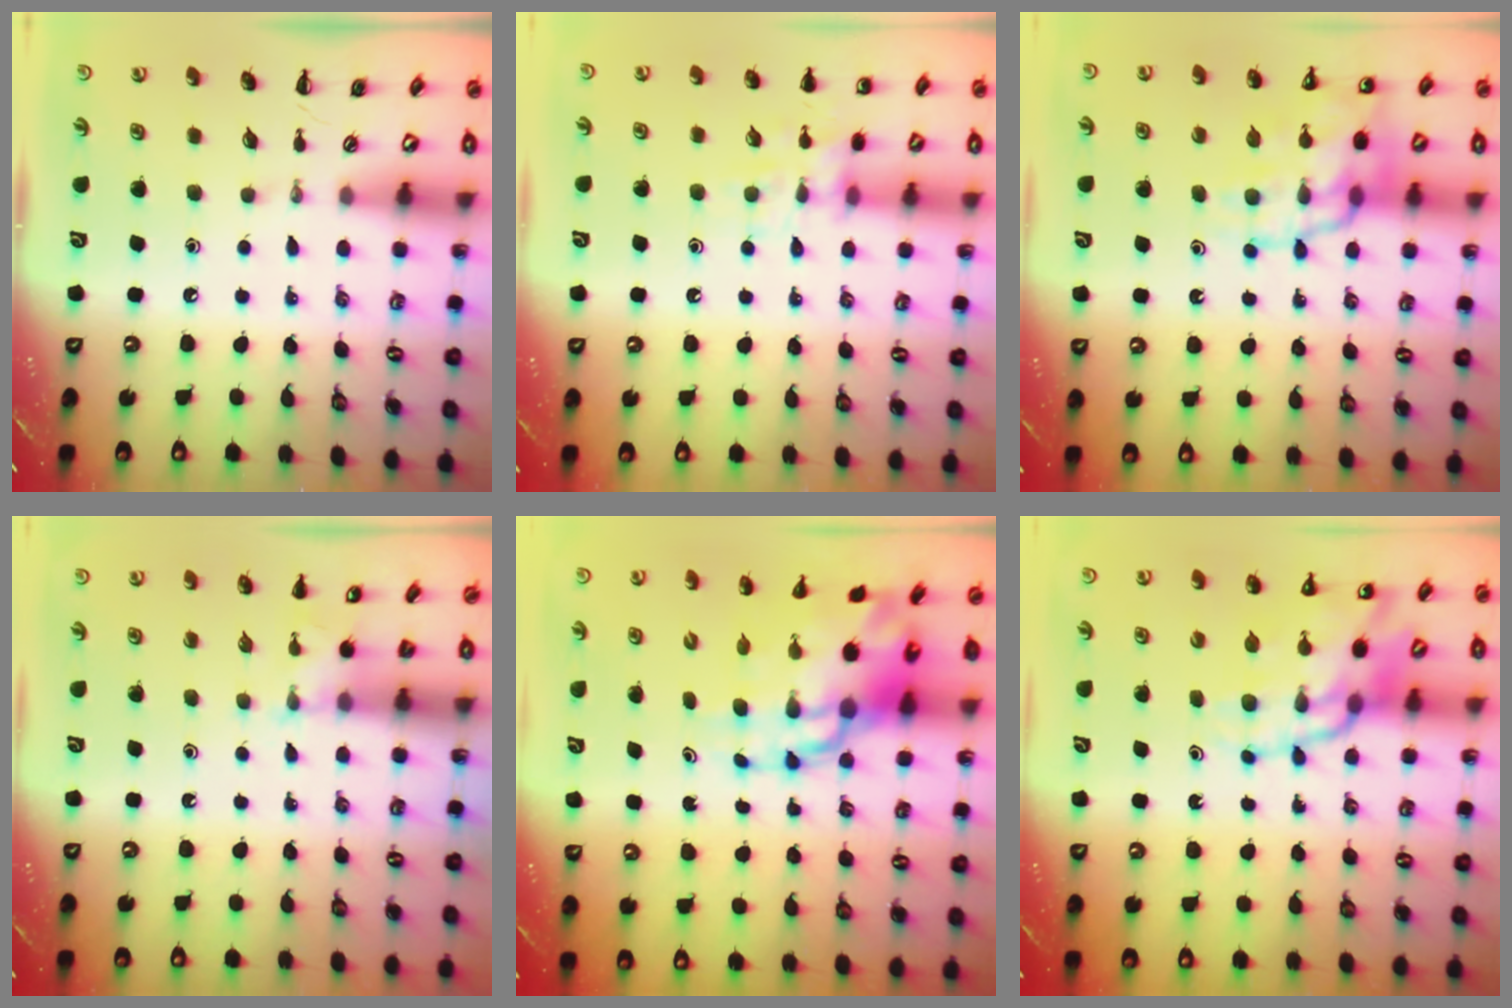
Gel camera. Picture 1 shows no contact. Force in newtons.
{"total": 11.2, "press": 11.2, "slide": 0.8}
{"total": 18.7, "press": 18.4, "slide": 3.4}
{"total": 3.9, "press": 3.7, "slide": 1.2}
{"total": 15.4, "press": 14.8, "slide": 4.2}
{"total": 15.5, "press": 14.9, "slide": 4.0}